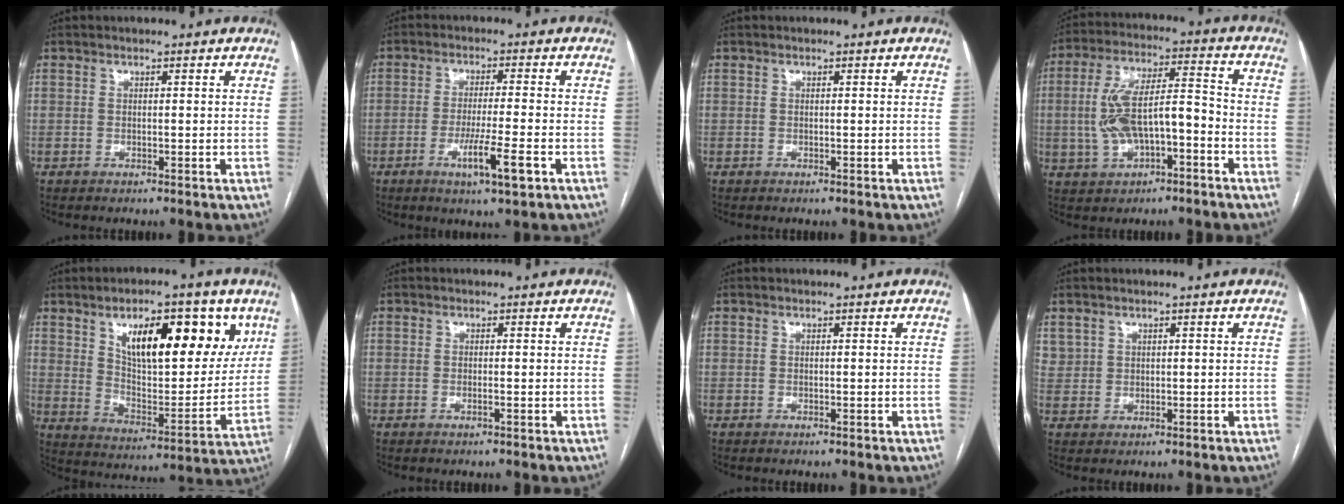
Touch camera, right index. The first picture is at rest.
{"total": 7.2, "force": [-3.1, 0.0, 6.5], "torque": [-0.113, -0.015, -0.051]}
{"total": 0.0}
{"total": 11.4, "force": [-2.5, 4.5, 10.2], "torque": [-0.199, 0.030, -0.037]}
{"total": 19.6, "force": [9.4, 7.3, 15.6], "torque": [-0.226, 0.006, 0.155]}
{"total": 0.7, "force": [-0.3, 0.0, 0.6], "torque": [-0.014, -0.001, -0.004]}
{"total": 0.0}
{"total": 2.2, "force": [1.3, 1.8, 0.2], "torque": [0.006, 0.005, 0.023]}